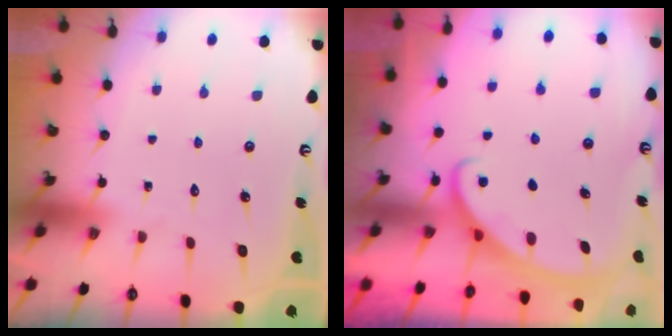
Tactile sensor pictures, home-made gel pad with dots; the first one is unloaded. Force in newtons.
{"total": 2.8, "press": 2.8, "slide": 0.4}